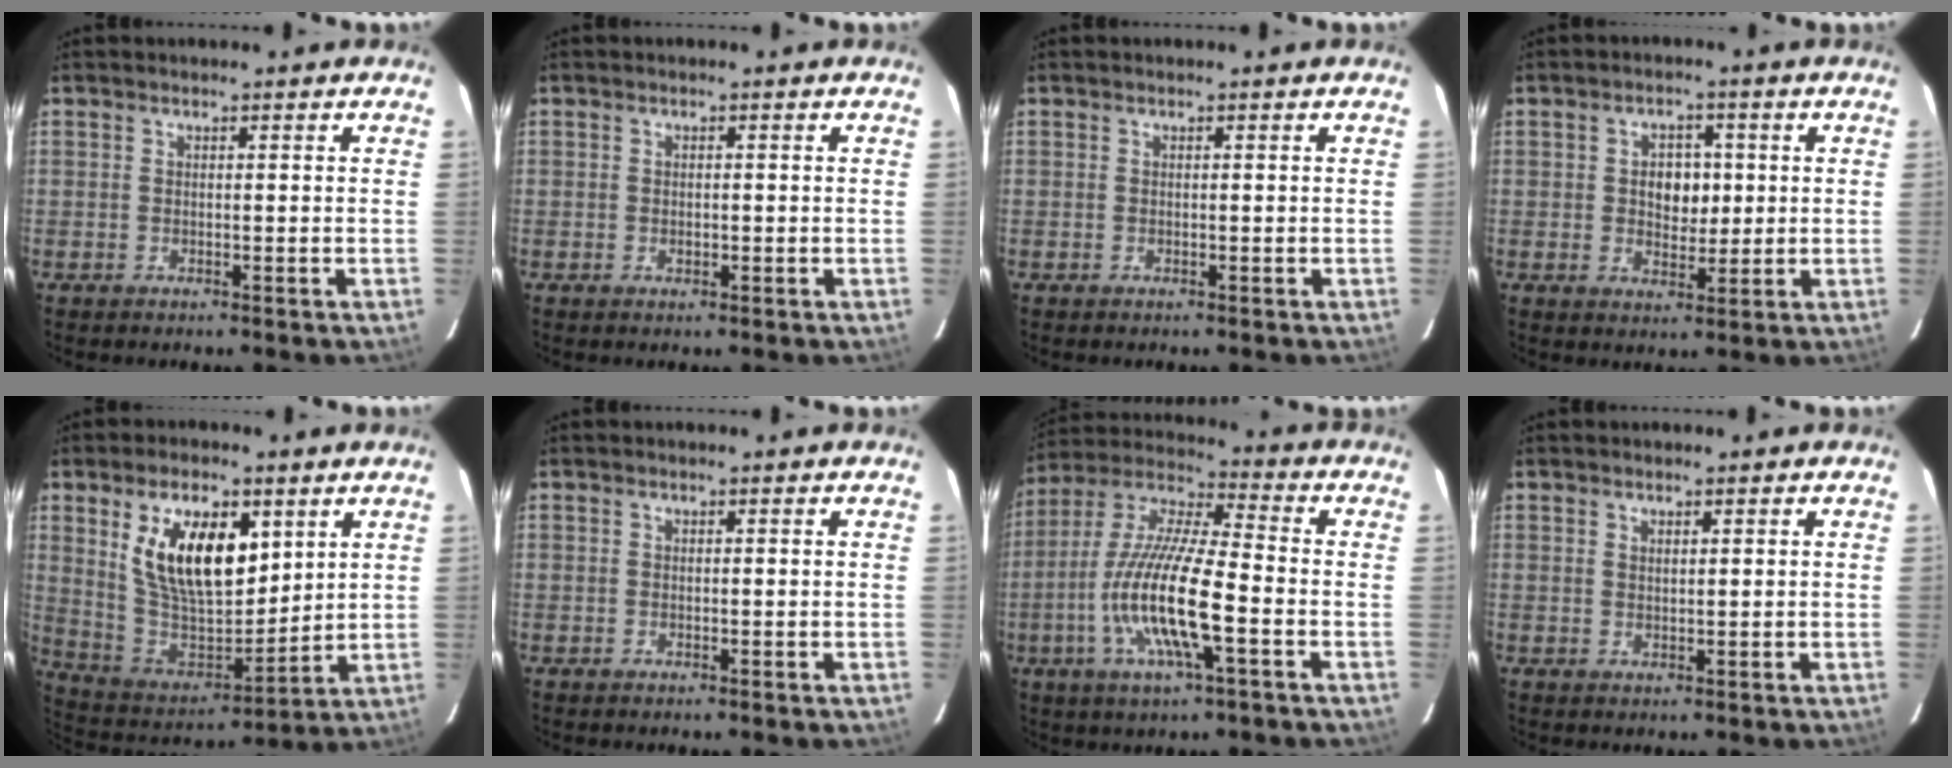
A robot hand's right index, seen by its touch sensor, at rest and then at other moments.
{"total": 1.2, "force": [-0.3, 0.9, 0.8], "torque": [-0.013, 0.002, -0.004]}
{"total": 0.0}
{"total": 5.2, "force": [0.5, 3.9, 3.5], "torque": [-0.056, 0.009, 0.012]}
{"total": 17.5, "force": [6.7, 8.7, 13.7], "torque": [-0.254, 0.003, 0.138]}
{"total": 0.0}
{"total": 16.7, "force": [-4.9, 3.0, 15.6], "torque": [-0.313, -0.010, -0.101]}
{"total": 1.0, "force": [0.7, 0.3, 0.6], "torque": [-0.010, 0.001, 0.013]}